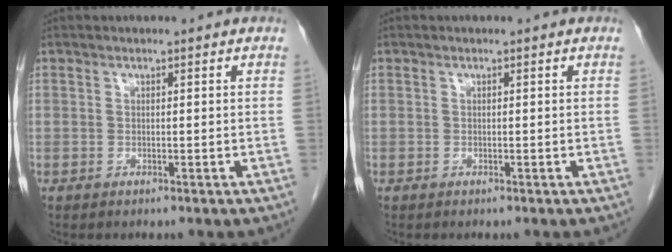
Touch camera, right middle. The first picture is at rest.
{"total": 0.0}